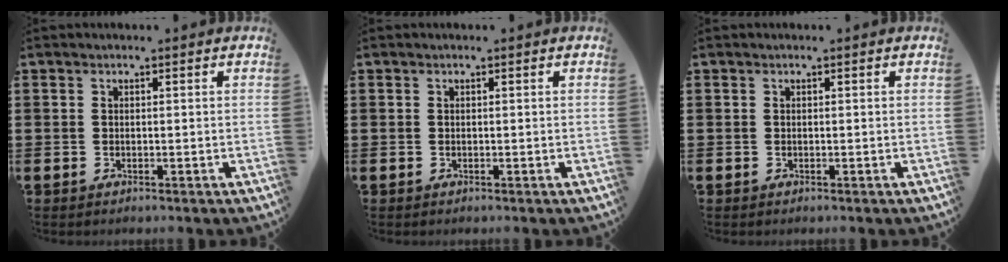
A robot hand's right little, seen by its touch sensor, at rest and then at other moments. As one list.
[{"total": 0.0}, {"total": 0.0}]